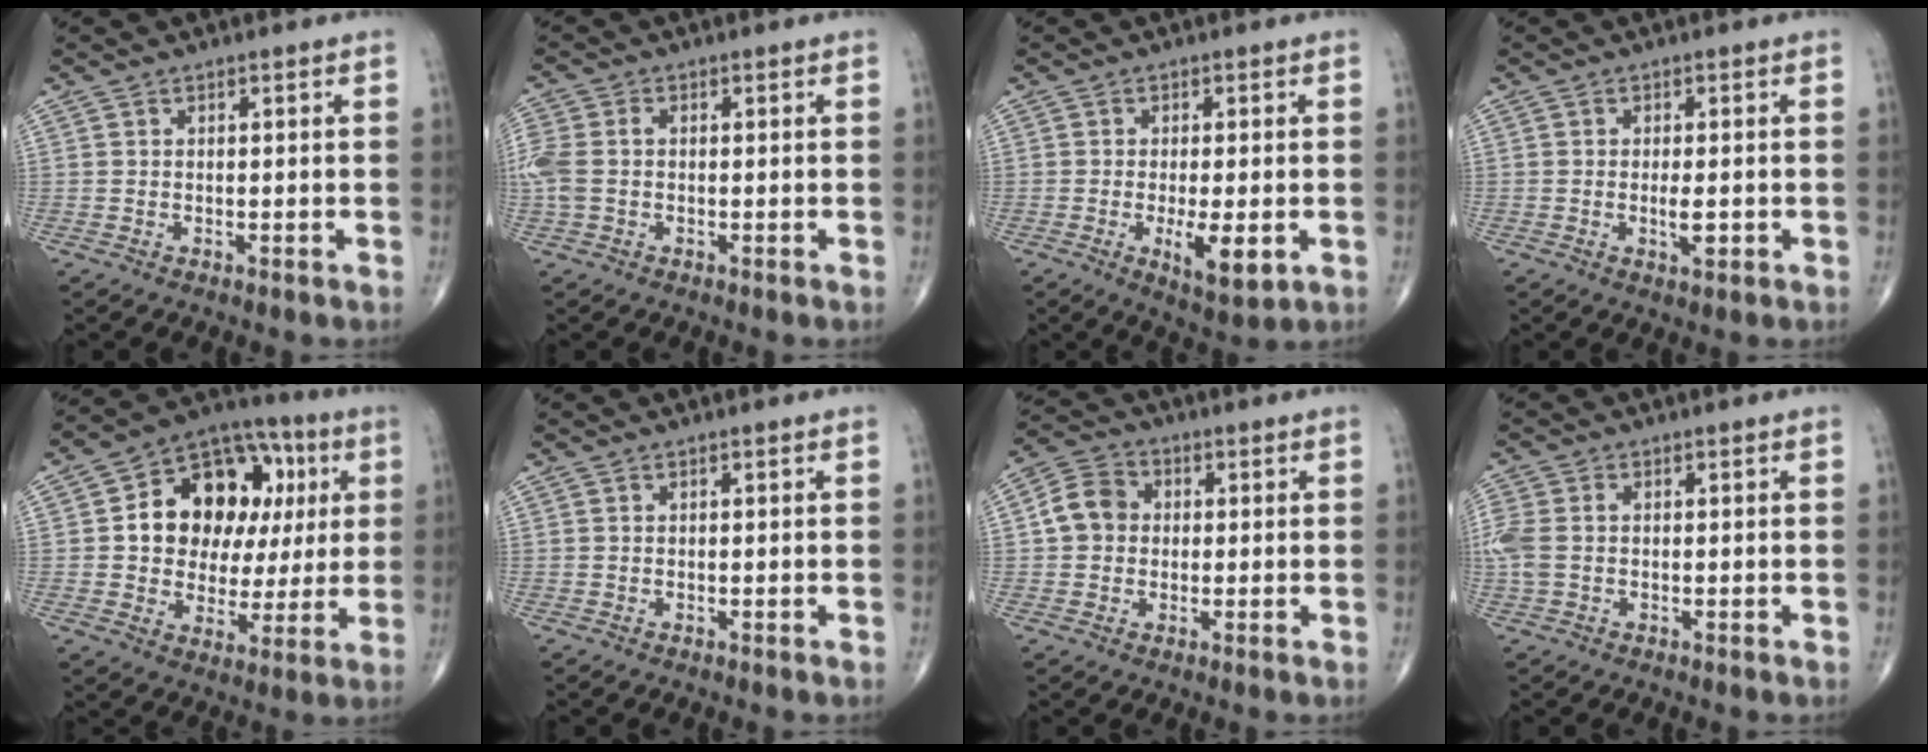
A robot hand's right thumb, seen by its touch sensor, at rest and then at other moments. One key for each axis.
{"total": 5.8, "fx": -0.2, "fy": 3.9, "fz": 4.3, "tx": -0.129, "ty": 0.014, "tz": -0.005}
{"total": 7.2, "fx": -1.9, "fy": 2.5, "fz": 6.5, "tx": -0.105, "ty": -0.017, "tz": -0.024}
{"total": 3.1, "fx": -0.6, "fy": 1.1, "fz": 2.8, "tx": -0.049, "ty": -0.004, "tz": -0.010}
{"total": 20.0, "fx": 4.4, "fy": 14.1, "fz": 13.5, "tx": -0.150, "ty": 0.024, "tz": 0.069}
{"total": 0.0}
{"total": 6.9, "fx": 0.4, "fy": 5.9, "fz": 3.6, "tx": -0.054, "ty": 0.018, "tz": -0.004}
{"total": 5.0, "fx": -0.2, "fy": 3.3, "fz": 3.8, "tx": -0.119, "ty": 0.011, "tz": -0.005}